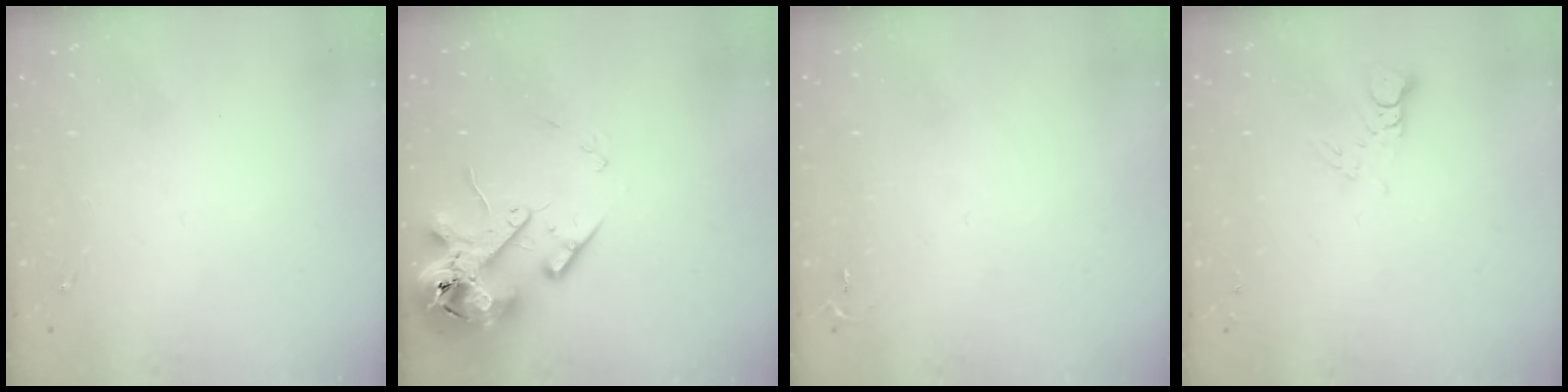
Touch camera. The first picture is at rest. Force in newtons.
{"total": 15.8, "press": 15.5, "slide": 2.8}
{"total": 2.6, "press": 2.6, "slide": 0.4}
{"total": 3.0, "press": 3.0, "slide": 0.3}